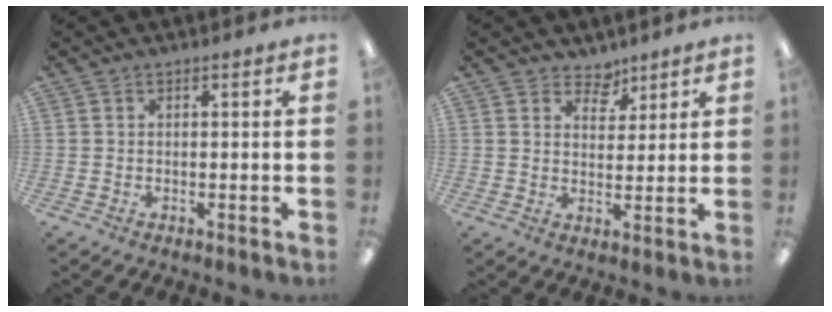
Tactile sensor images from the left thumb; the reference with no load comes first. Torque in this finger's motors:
{"motor_torque": [0.09, 0.13, -0.12, -0.16, -0.01]}